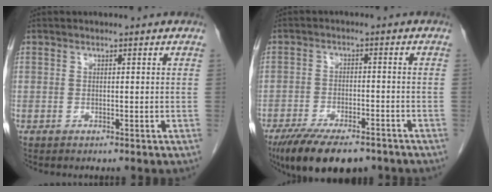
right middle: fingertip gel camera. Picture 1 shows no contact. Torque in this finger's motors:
{"motor_torque": [1.17, -0.96, 0.21, 0.07]}